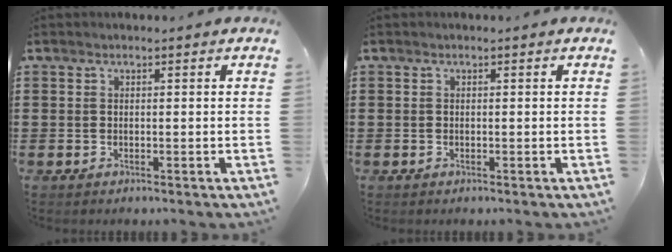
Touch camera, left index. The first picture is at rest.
{"total": 0.0}